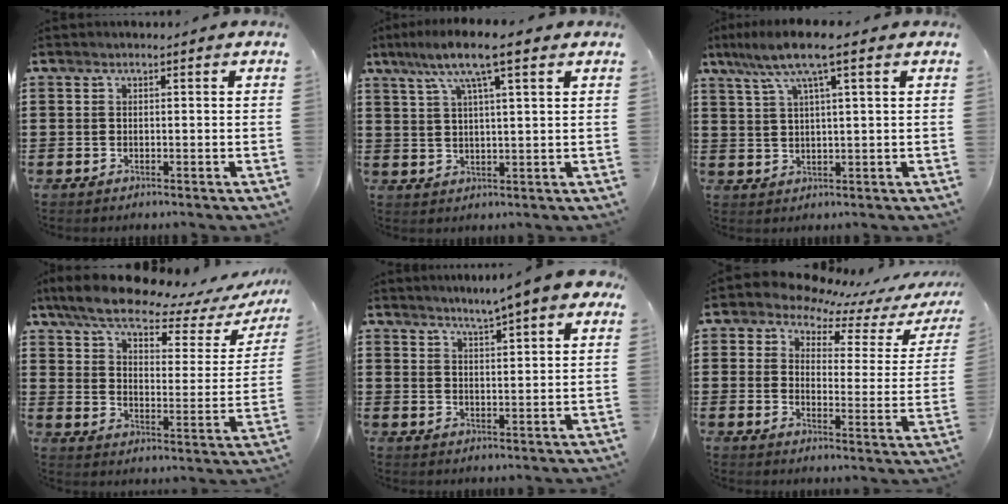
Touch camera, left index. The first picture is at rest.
{"total": 9.1, "force": [5.5, 1.5, 7.1], "torque": [-0.143, -0.001, 0.092]}
{"total": 7.1, "force": [3.7, 0.7, 6.0], "torque": [-0.128, 0.001, 0.061]}
{"total": 8.4, "force": [7.1, 1.6, 4.3], "torque": [-0.106, -0.037, 0.120]}
{"total": 4.4, "force": [3.9, -0.1, 2.1], "torque": [-0.057, -0.012, 0.065]}
{"total": 6.2, "force": [5.4, 2.4, 1.7], "torque": [-0.053, -0.037, 0.091]}